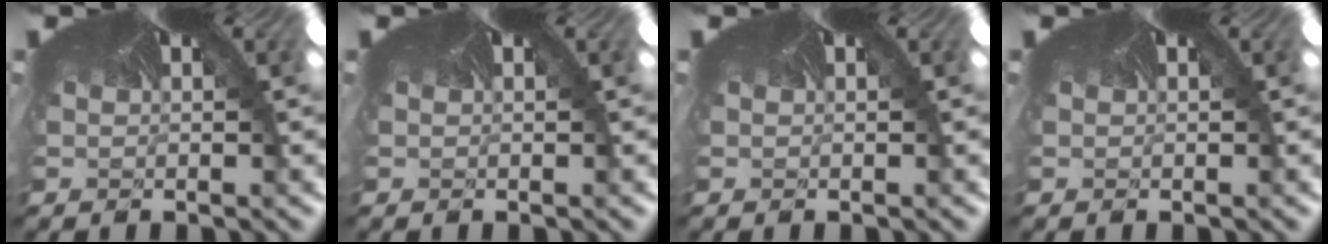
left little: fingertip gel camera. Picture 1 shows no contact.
{"total": 0.0}
{"total": 0.0}
{"total": 0.0}